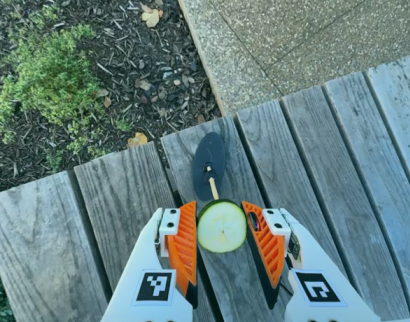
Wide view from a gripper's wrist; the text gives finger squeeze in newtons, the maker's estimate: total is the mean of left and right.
{"total": 5.9, "left": 6.0, "right": 5.8}